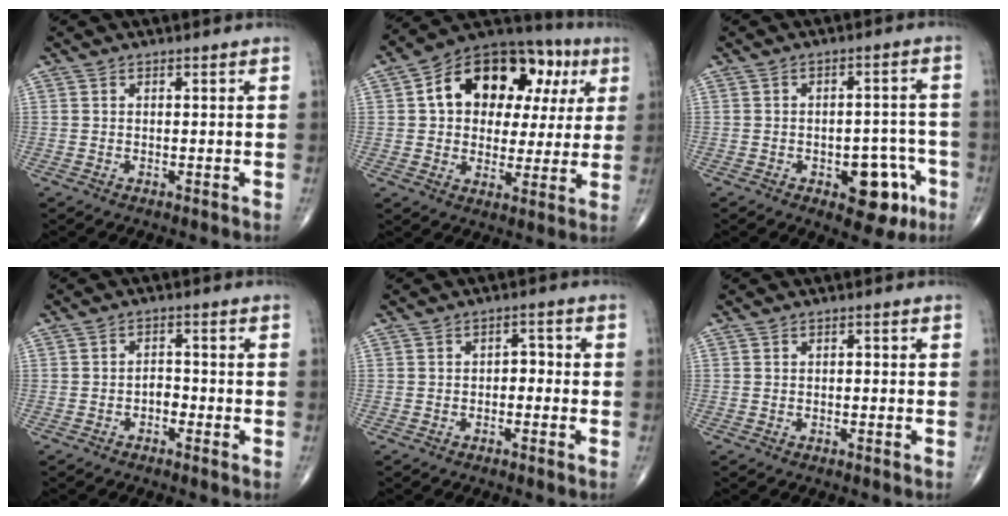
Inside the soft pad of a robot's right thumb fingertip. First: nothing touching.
{"total": 20.7, "force": [6.0, 13.3, 14.6], "torque": [-0.167, 0.026, 0.085]}
{"total": 10.9, "force": [-4.7, 5.5, 8.1], "torque": [-0.067, 0.035, -0.055]}
{"total": 2.1, "force": [-1.2, 1.3, 1.2], "torque": [-0.004, 0.008, -0.027]}
{"total": 2.6, "force": [-0.6, 1.7, 1.8], "torque": [-0.009, 0.013, -0.016]}
{"total": 0.6, "force": [-0.1, 0.4, 0.4], "torque": [-0.004, 0.001, -0.003]}